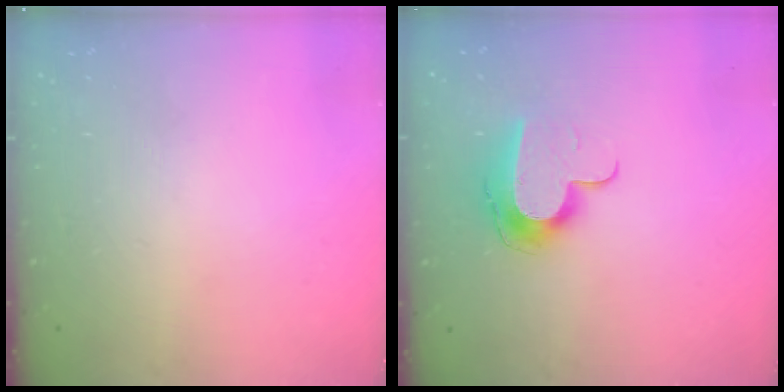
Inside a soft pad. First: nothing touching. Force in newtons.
{"total": 10.7, "press": 10.7, "slide": 0.5}